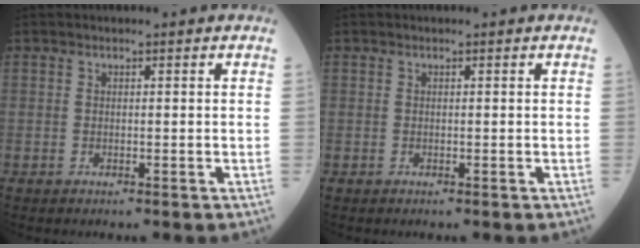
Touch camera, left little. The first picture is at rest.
{"total": 0.0}